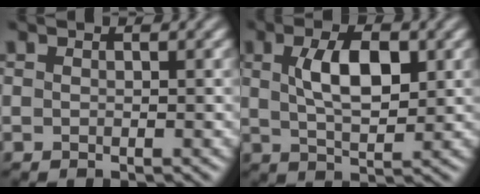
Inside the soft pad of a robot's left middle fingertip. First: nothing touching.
{"total": 5.3, "force": [1.6, 2.2, 4.5], "torque": [-0.091, 0.007, 0.028]}